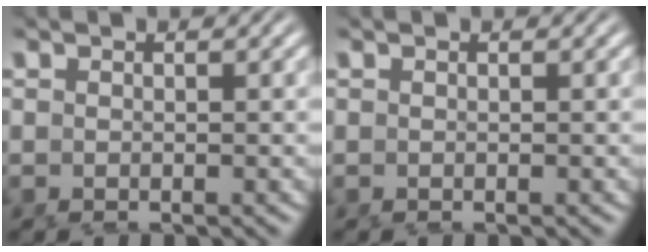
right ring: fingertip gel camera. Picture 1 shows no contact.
{"total": 0.0}